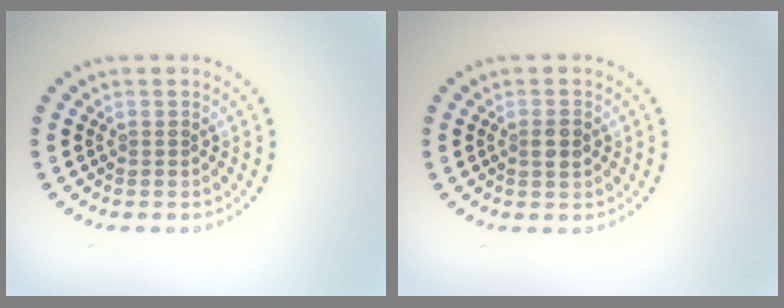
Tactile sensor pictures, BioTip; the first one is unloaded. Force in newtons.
{"total": 1.6, "press": 1.6, "slide": 0.3}